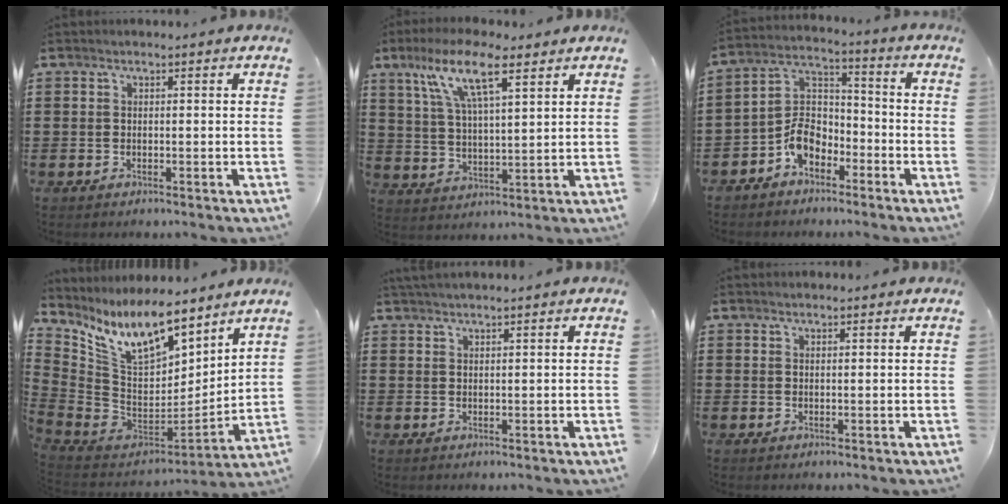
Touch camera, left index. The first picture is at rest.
{"total": 10.5, "force": [6.6, 2.8, 7.6], "torque": [-0.155, -0.004, 0.117]}
{"total": 7.0, "force": [-4.3, 4.1, 3.8], "torque": [-0.096, 0.008, -0.088]}
{"total": 13.0, "force": [9.2, 4.8, 7.8], "torque": [-0.185, -0.058, 0.166]}
{"total": 1.4, "force": [1.4, -0.1, 0.5], "torque": [-0.011, 0.000, 0.026]}
{"total": 0.8, "force": [0.7, 0.2, 0.2], "torque": [-0.006, 0.001, 0.014]}